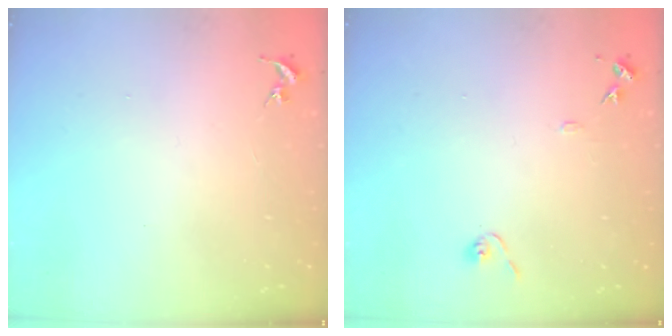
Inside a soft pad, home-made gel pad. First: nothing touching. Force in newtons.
{"total": 7.9, "press": 7.9, "slide": 0.8}